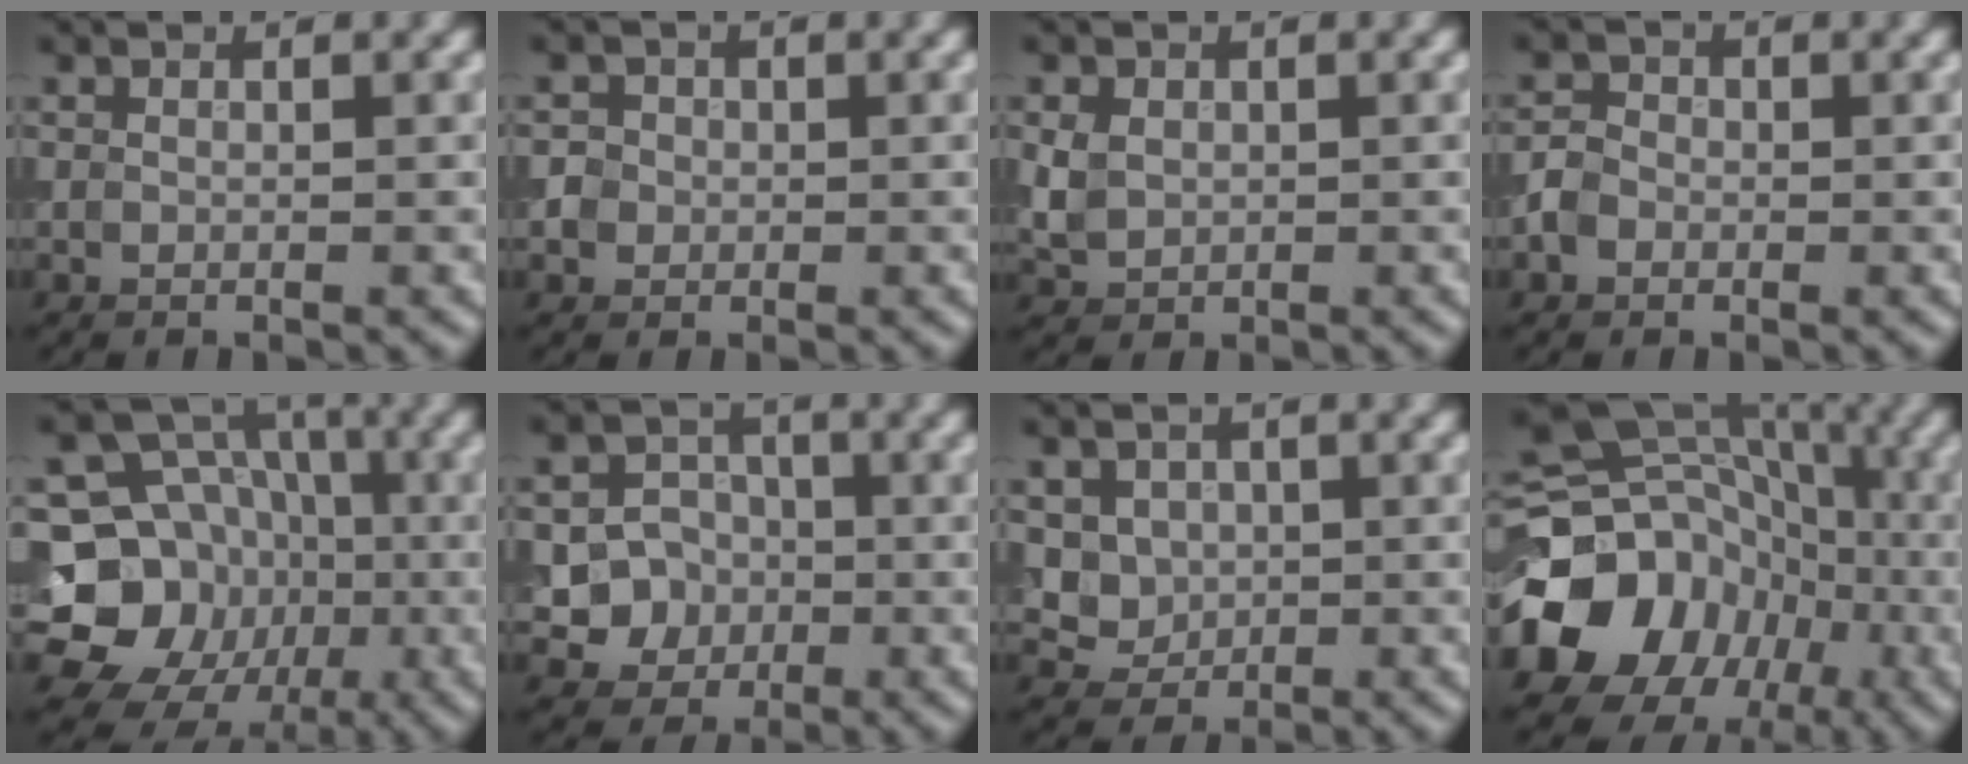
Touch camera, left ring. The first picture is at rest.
{"total": 2.3, "force": [0.2, 2.2, 0.7], "torque": [0.009, 0.010, -0.007]}
{"total": 2.2, "force": [0.3, 1.8, 1.2], "torque": [-0.024, -0.001, 0.006]}
{"total": 1.8, "force": [-0.7, 1.5, 0.7], "torque": [-0.010, 0.003, -0.020]}
{"total": 12.6, "force": [-2.5, 11.1, 5.4], "torque": [-0.085, -0.012, -0.068]}
{"total": 6.2, "force": [-1.0, 5.8, 1.8], "torque": [-0.014, 0.012, -0.040]}
{"total": 3.8, "force": [1.0, 3.4, 1.5], "torque": [-0.033, -0.007, 0.023]}
{"total": 18.6, "force": [-5.8, 16.2, 7.1], "torque": [-0.142, -0.030, -0.122]}